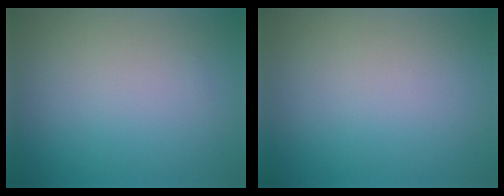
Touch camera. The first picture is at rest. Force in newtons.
{"total": 0.0}